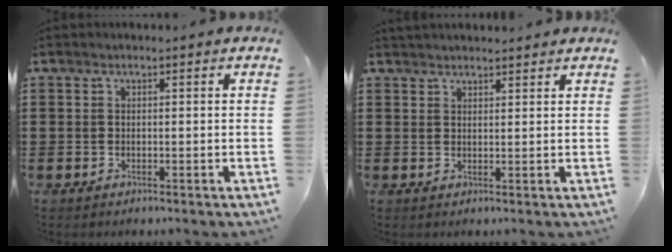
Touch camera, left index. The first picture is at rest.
{"total": 1.8, "force": [1.8, 0.3, 0.0], "torque": [-0.004, 0.002, 0.036]}